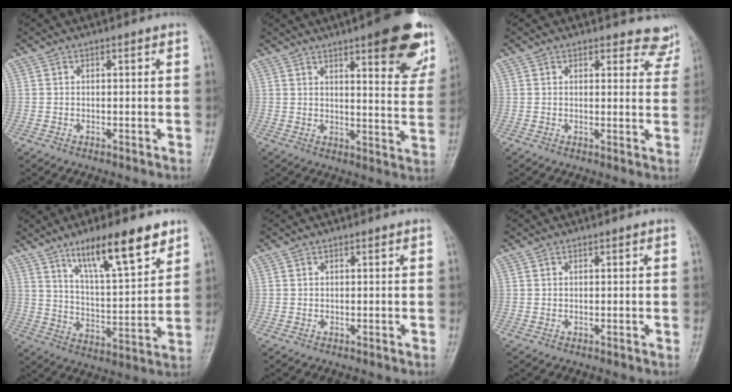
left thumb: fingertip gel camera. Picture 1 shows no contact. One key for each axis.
{"total": 16.1, "fx": 9.3, "fy": 4.4, "fz": 12.4, "tx": -0.116, "ty": -0.045, "tz": 0.115}
{"total": 5.4, "fx": 5.0, "fy": 2.1, "fz": 0.4, "tx": 0.034, "ty": -0.031, "tz": 0.036}
{"total": 15.6, "fx": 10.0, "fy": 3.9, "fz": 11.4, "tx": -0.162, "ty": -0.049, "tz": 0.171}
{"total": 0.0}
{"total": 0.0}